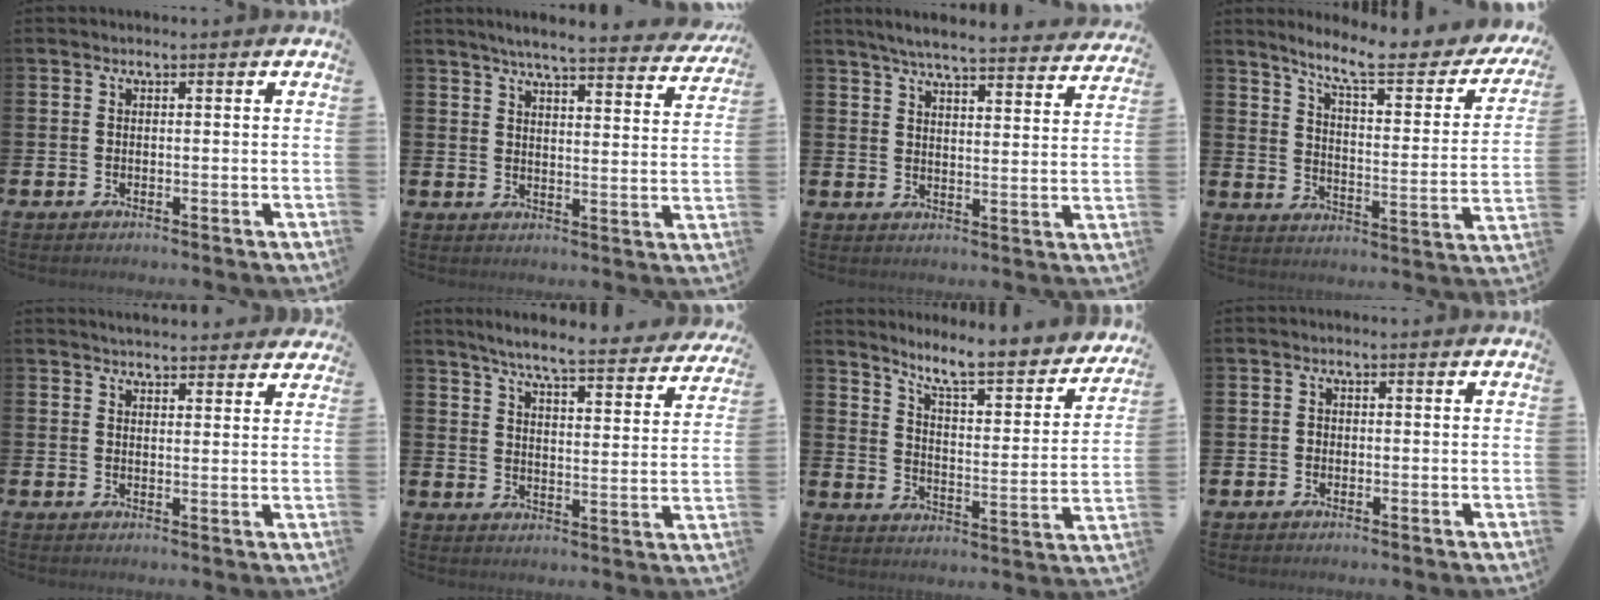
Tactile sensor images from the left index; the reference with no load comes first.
{"total": 5.5, "force": [5.1, 0.0, 1.9], "torque": [-0.044, -0.038, 0.084]}
{"total": 5.8, "force": [5.5, 0.1, 1.6], "torque": [-0.047, -0.036, 0.095]}
{"total": 8.9, "force": [7.3, 1.2, 4.8], "torque": [-0.109, -0.051, 0.116]}
{"total": 3.6, "force": [3.6, 0.4, 0.3], "torque": [-0.010, -0.017, 0.066]}
{"total": 6.6, "force": [6.1, 0.1, 2.5], "torque": [-0.066, -0.044, 0.101]}
{"total": 7.9, "force": [7.2, 1.1, 3.0], "torque": [-0.079, -0.063, 0.117]}
{"total": 0.8, "force": [-0.3, 0.7, 0.1], "torque": [-0.006, 0.006, -0.006]}